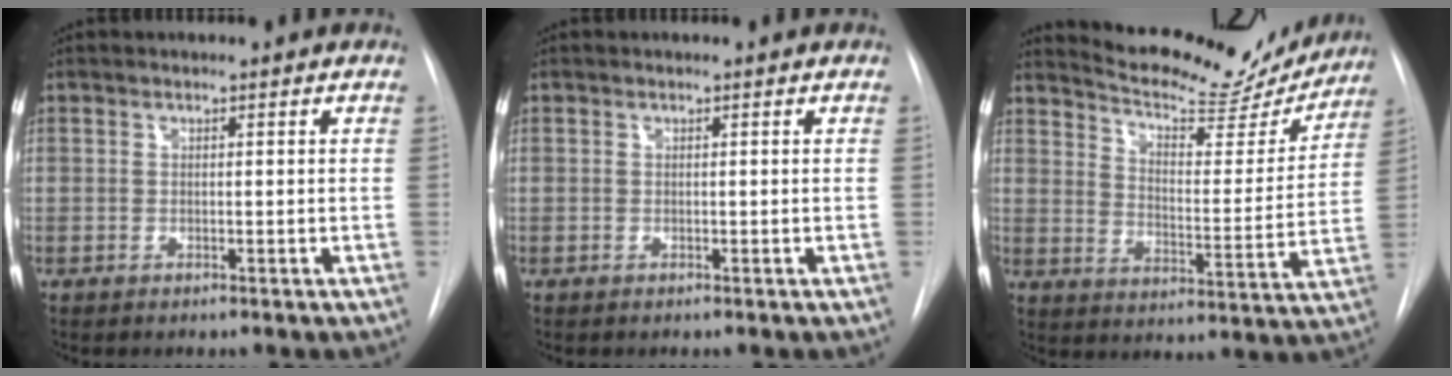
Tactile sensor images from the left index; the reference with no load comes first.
{"total": 0.0}
{"total": 18.4, "force": [17.3, 3.9, 5.0], "torque": [-0.068, -0.039, 0.231]}